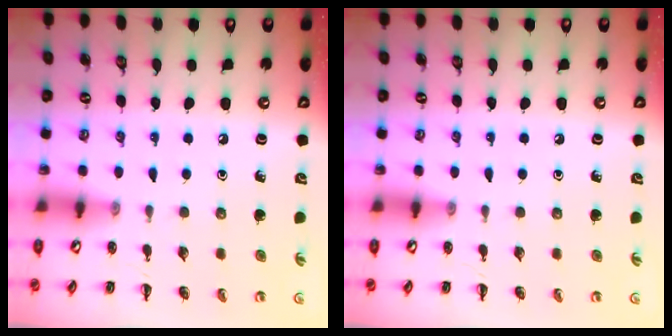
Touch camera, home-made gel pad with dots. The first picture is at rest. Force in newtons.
{"total": 0.0}